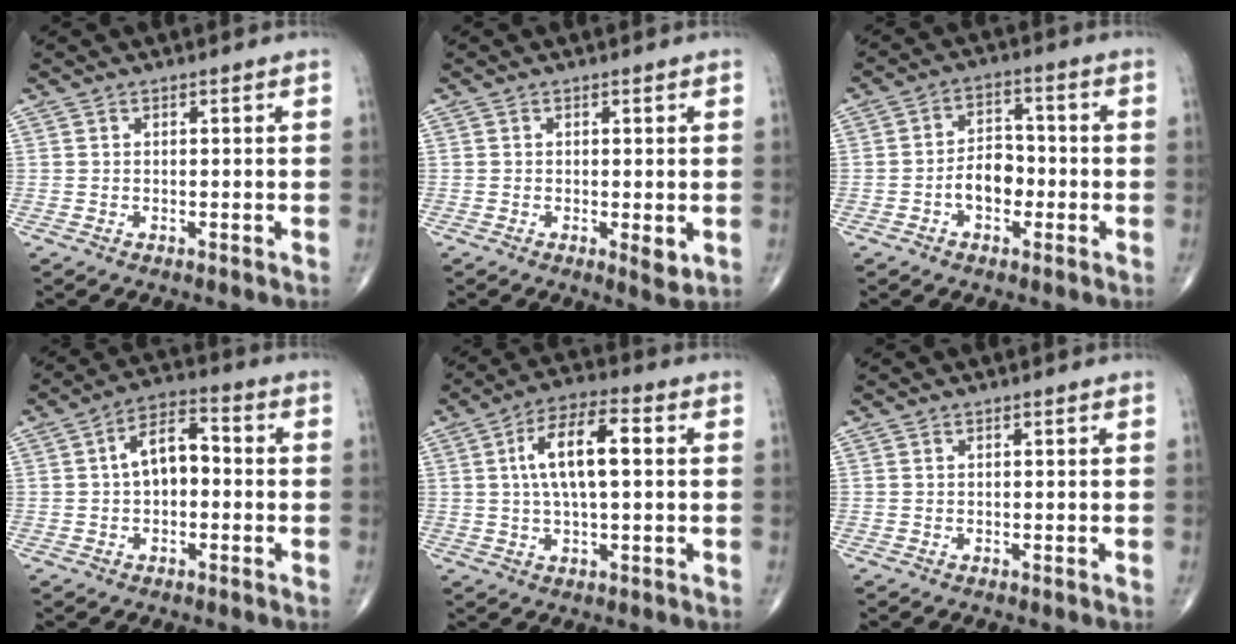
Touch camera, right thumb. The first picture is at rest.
{"total": 2.7, "force": [-0.6, 0.9, 2.5], "torque": [-0.038, -0.010, -0.011]}
{"total": 6.7, "force": [-2.0, 4.4, 4.6], "torque": [-0.055, 0.026, -0.044]}
{"total": 8.0, "force": [0.0, 4.7, 6.5], "torque": [-0.097, 0.032, -0.013]}
{"total": 11.0, "force": [1.6, 4.2, 10.1], "torque": [-0.184, 0.021, 0.023]}
{"total": 0.0}